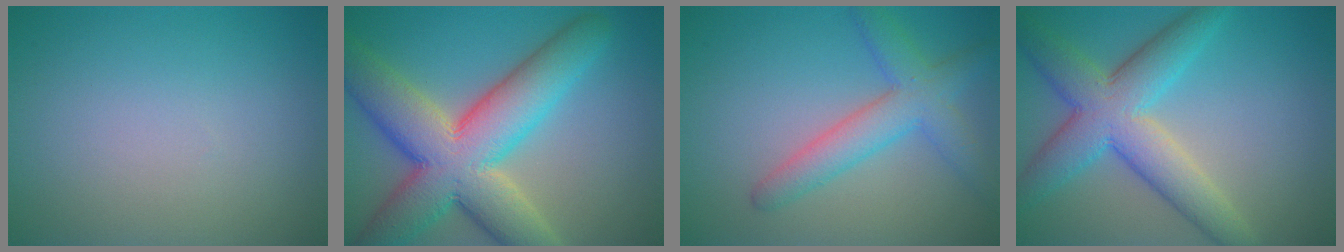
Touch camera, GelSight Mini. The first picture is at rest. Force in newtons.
{"total": 11.9, "press": 11.9, "slide": 0.7}
{"total": 4.5, "press": 4.5, "slide": 0.2}
{"total": 7.5, "press": 7.5, "slide": 0.2}